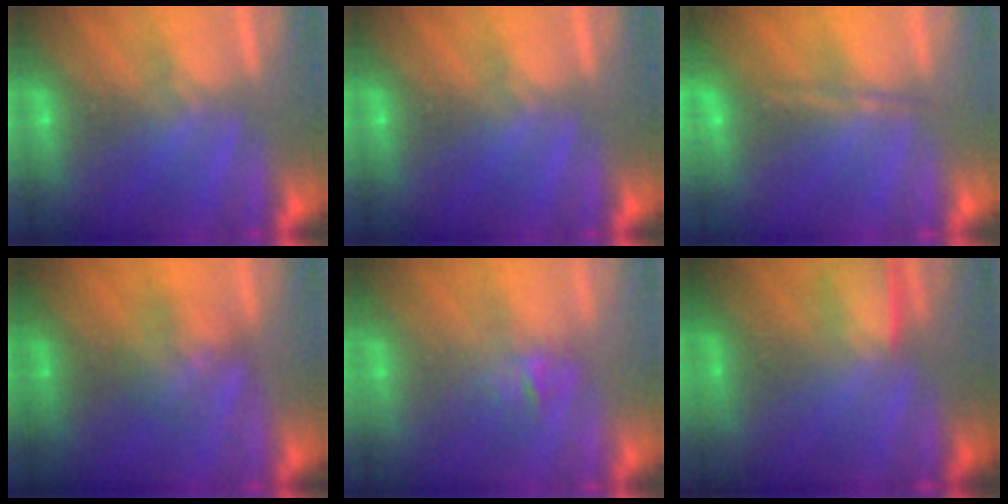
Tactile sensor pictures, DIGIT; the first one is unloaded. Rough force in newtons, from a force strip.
{"total": 0.0}
{"total": 1.7}
{"total": 2.9}
{"total": 2.7}
{"total": 1.3}